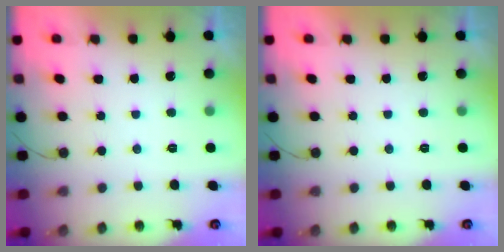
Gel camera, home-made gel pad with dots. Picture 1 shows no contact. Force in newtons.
{"total": 1.7, "press": 1.7, "slide": 0.0}